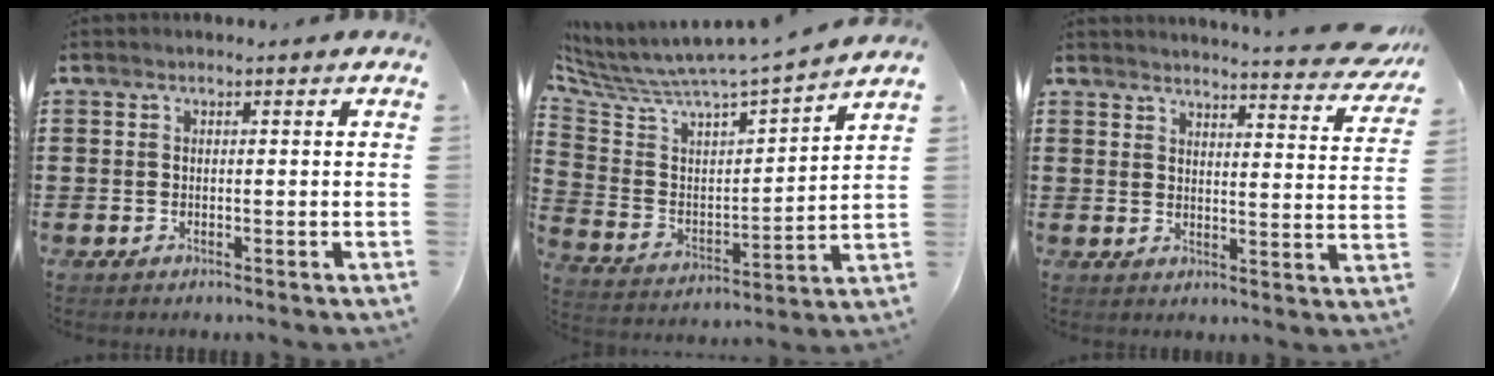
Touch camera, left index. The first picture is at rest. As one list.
[{"total": 5.5, "force": [5.2, 0.0, 1.8], "torque": [-0.066, -0.060, 0.077]}, {"total": 4.4, "force": [4.2, -0.7, 1.3], "torque": [-0.026, -0.034, 0.068]}]